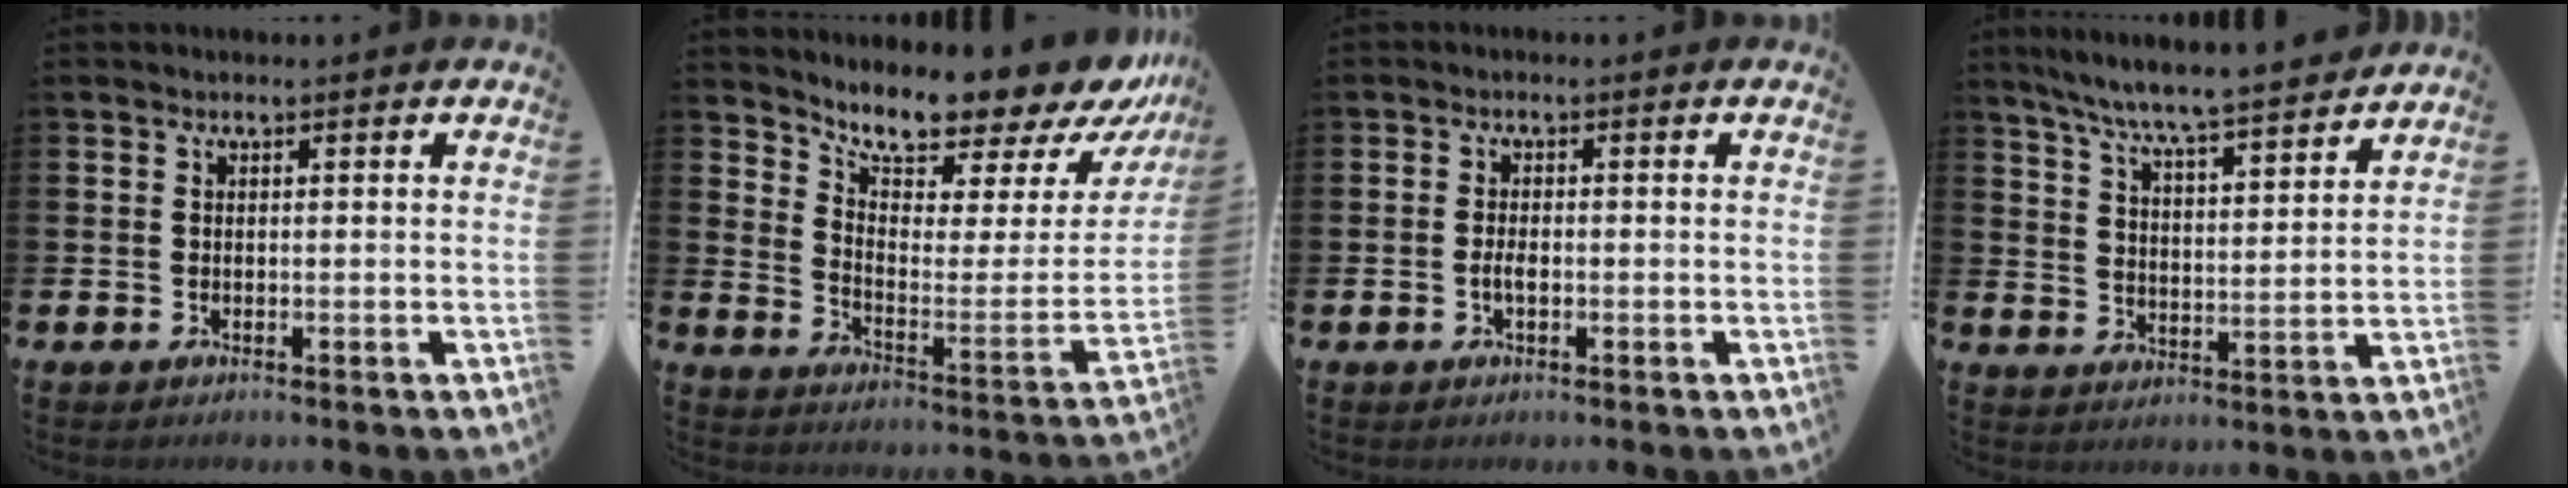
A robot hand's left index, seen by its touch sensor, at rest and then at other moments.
{"total": 9.7, "force": [9.0, 2.2, 2.9], "torque": [-0.073, -0.075, 0.149]}
{"total": 1.6, "force": [-0.4, 0.7, 1.3], "torque": [-0.023, 0.000, -0.008]}
{"total": 7.9, "force": [7.5, 0.1, 2.5], "torque": [-0.081, -0.050, 0.132]}